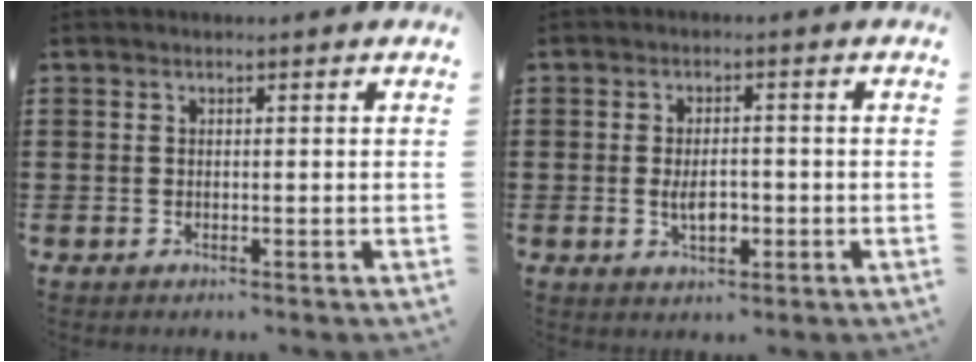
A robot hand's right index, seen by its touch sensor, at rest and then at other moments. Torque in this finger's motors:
{"motor_torque": [2.14, 0.00, 0.34, 0.10]}